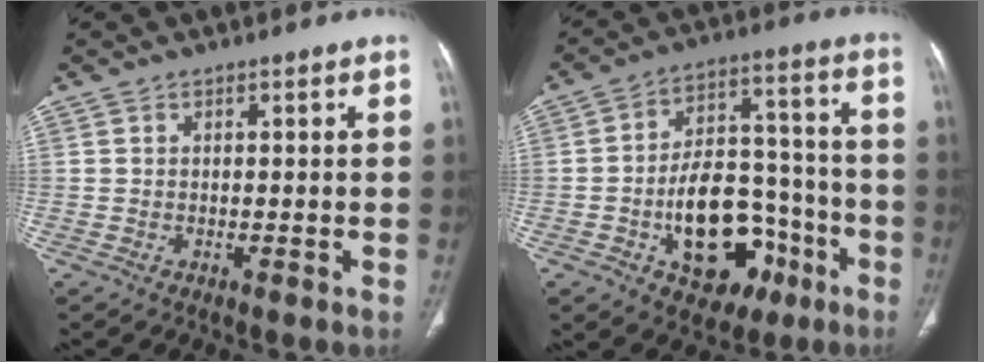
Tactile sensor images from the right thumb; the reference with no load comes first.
{"total": 18.6, "force": [-6.9, 11.6, 12.8], "torque": [-0.150, 0.060, -0.095]}